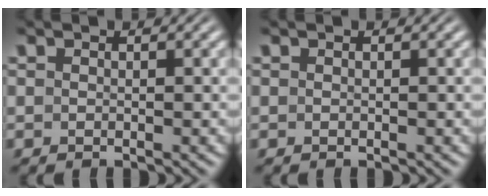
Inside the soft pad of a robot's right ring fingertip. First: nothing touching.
{"total": 0.0}